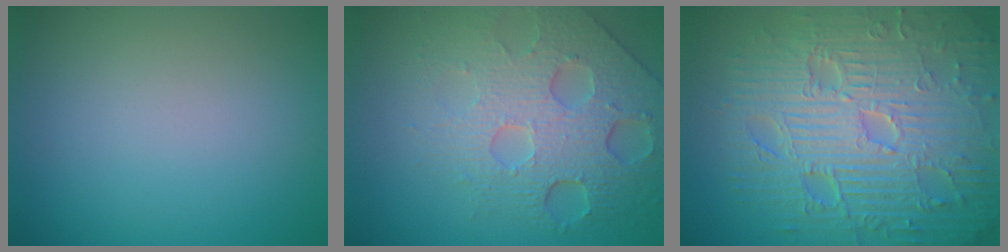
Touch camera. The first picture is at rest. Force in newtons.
{"total": 8.1, "press": 5.4, "slide": 6.1}
{"total": 12.4, "press": 8.0, "slide": 9.5}